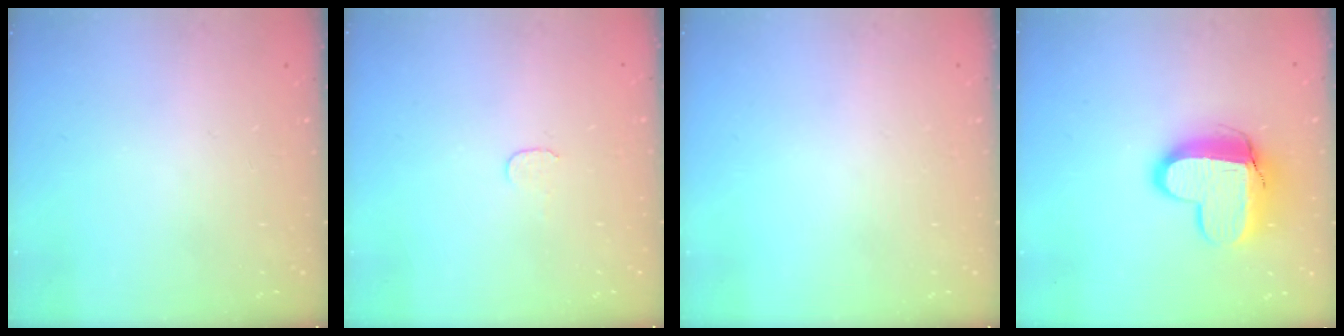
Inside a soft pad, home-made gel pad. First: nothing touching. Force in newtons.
{"total": 3.9, "press": 3.9, "slide": 0.3}
{"total": 0.0}
{"total": 12.3, "press": 12.2, "slide": 1.3}